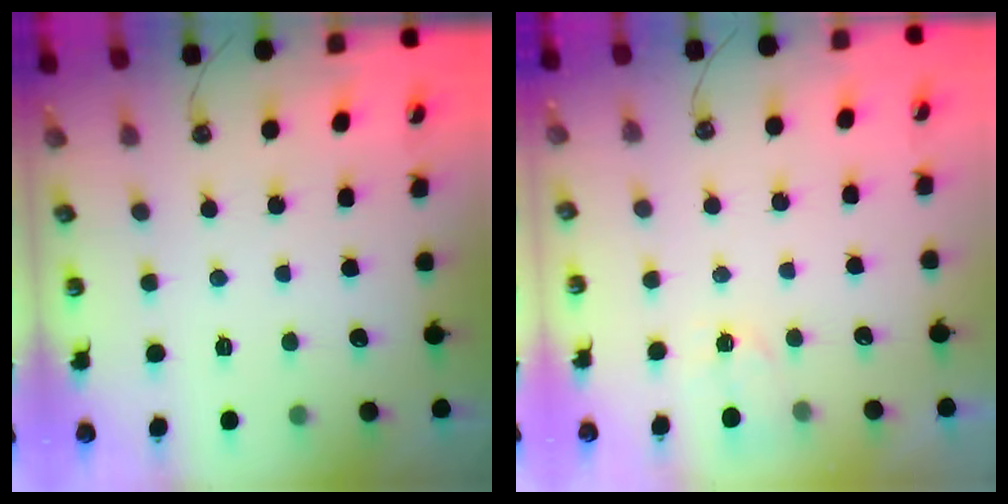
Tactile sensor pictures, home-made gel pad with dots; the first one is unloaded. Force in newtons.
{"total": 2.5, "press": 2.5, "slide": 0.4}